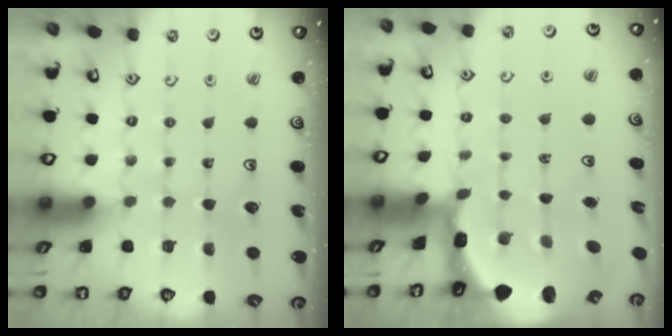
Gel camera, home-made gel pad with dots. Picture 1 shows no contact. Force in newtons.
{"total": 2.2, "press": 2.0, "slide": 1.0}